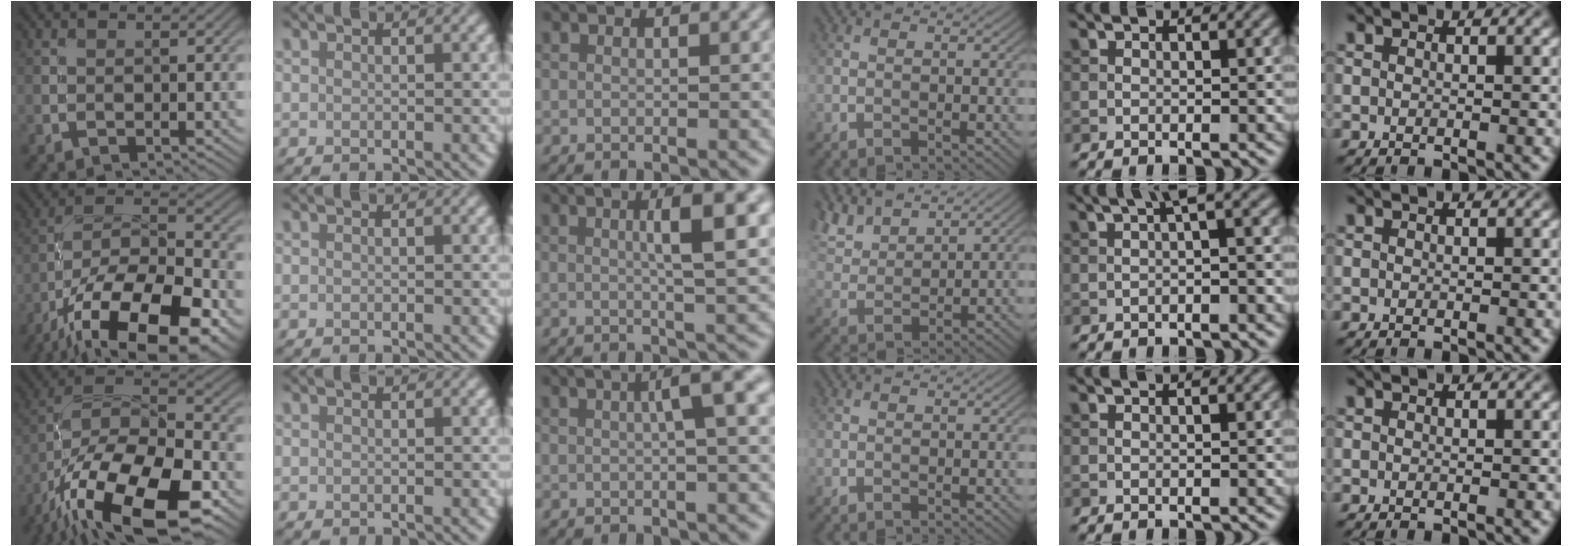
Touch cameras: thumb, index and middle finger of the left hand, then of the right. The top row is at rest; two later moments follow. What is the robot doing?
{"motion": "unscrew", "object": "medicine bottle"}